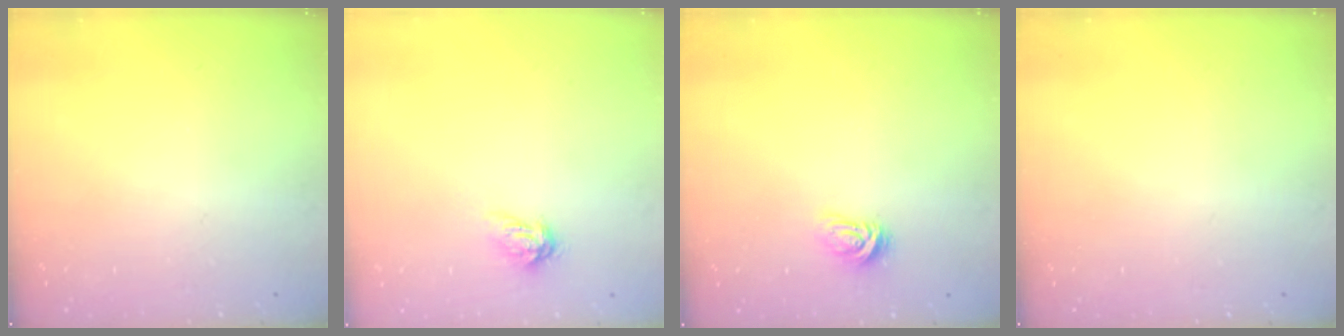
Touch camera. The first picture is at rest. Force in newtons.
{"total": 4.0, "press": 4.0, "slide": 0.5}
{"total": 4.1, "press": 4.1, "slide": 0.6}
{"total": 0.0}